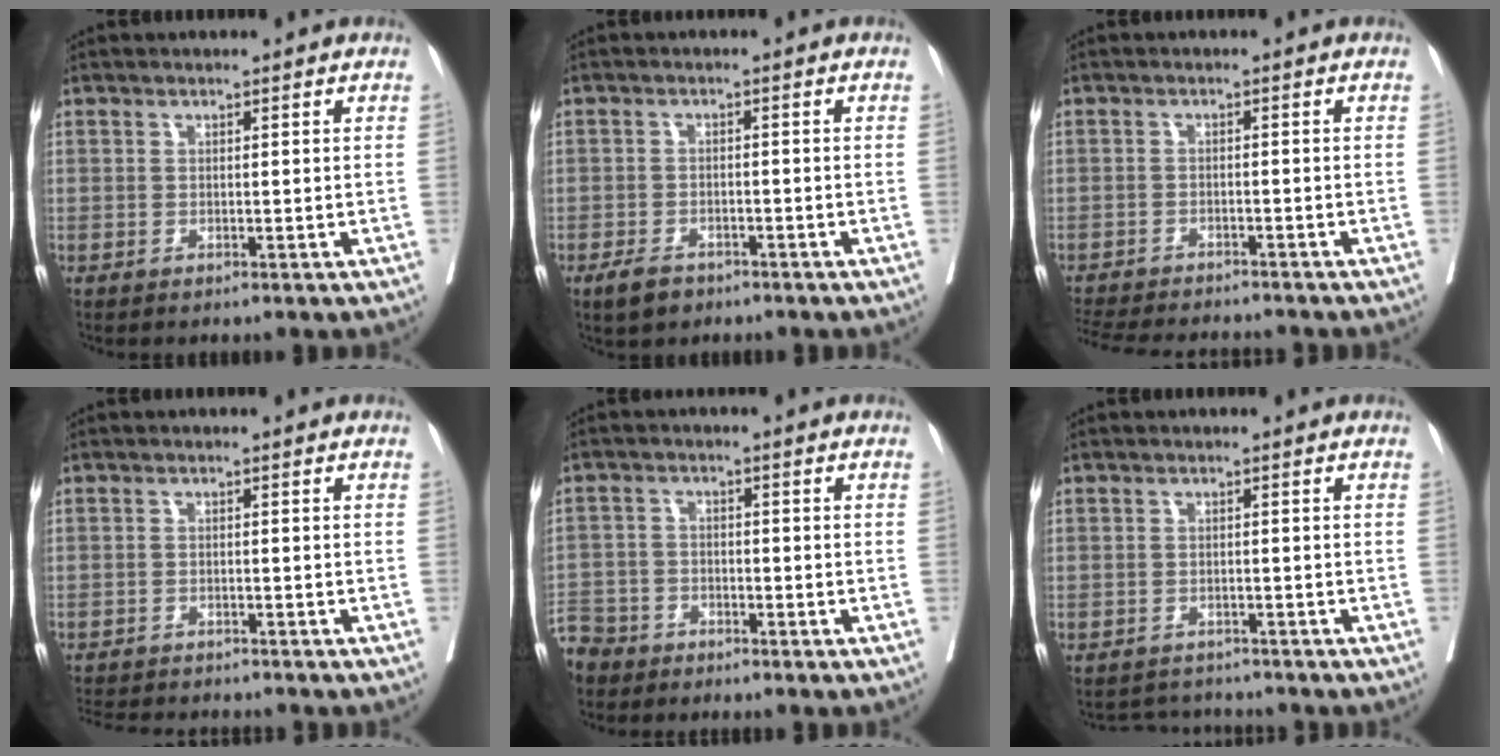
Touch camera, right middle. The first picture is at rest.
{"total": 3.5, "force": [-2.5, 1.8, 1.6], "torque": [-0.032, 0.000, -0.038]}
{"total": 12.7, "force": [-11.6, 2.2, 4.5], "torque": [-0.089, -0.011, -0.163]}
{"total": 10.1, "force": [-9.4, 1.9, 3.2], "torque": [-0.054, -0.006, -0.129]}
{"total": 7.9, "force": [-6.2, 4.8, 0.5], "torque": [-0.028, -0.005, -0.121]}
{"total": 3.4, "force": [-3.3, 0.6, -0.9], "torque": [0.016, 0.003, -0.050]}